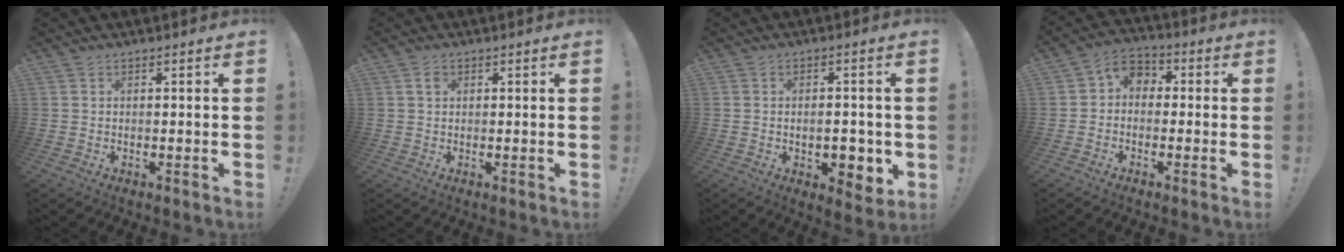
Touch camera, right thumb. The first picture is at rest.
{"total": 1.8, "force": [0.7, 1.3, 1.1], "torque": [-0.012, -0.001, 0.011]}
{"total": 6.0, "force": [-0.9, 3.5, 4.9], "torque": [-0.064, 0.007, -0.012]}
{"total": 5.3, "force": [-1.4, 4.5, 2.6], "torque": [-0.057, 0.022, -0.021]}